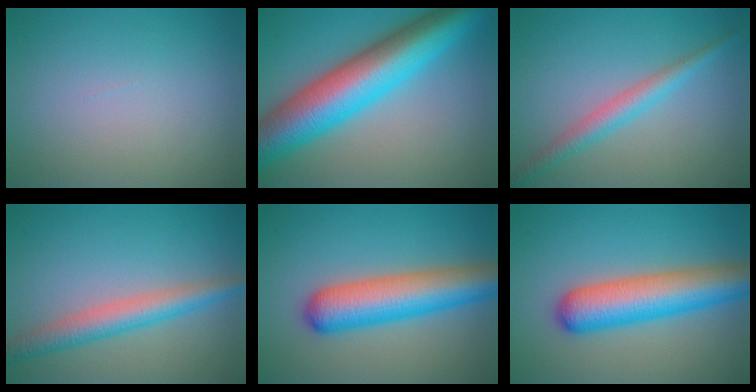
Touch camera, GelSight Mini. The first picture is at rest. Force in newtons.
{"total": 12.3, "press": 12.3, "slide": 0.2}
{"total": 2.8, "press": 2.8, "slide": 0.1}
{"total": 4.2, "press": 4.2, "slide": 0.0}
{"total": 7.9, "press": 7.8, "slide": 0.4}
{"total": 7.9, "press": 7.8, "slide": 0.4}